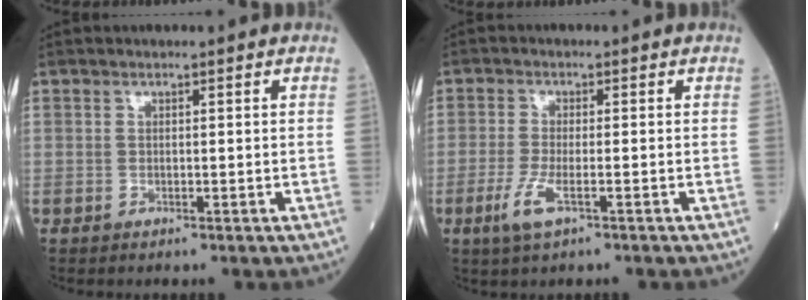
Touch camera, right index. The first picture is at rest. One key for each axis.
{"total": 4.4, "fx": -2.1, "fy": 0.7, "fz": 3.8, "tx": -0.088, "ty": -0.010, "tz": -0.042}